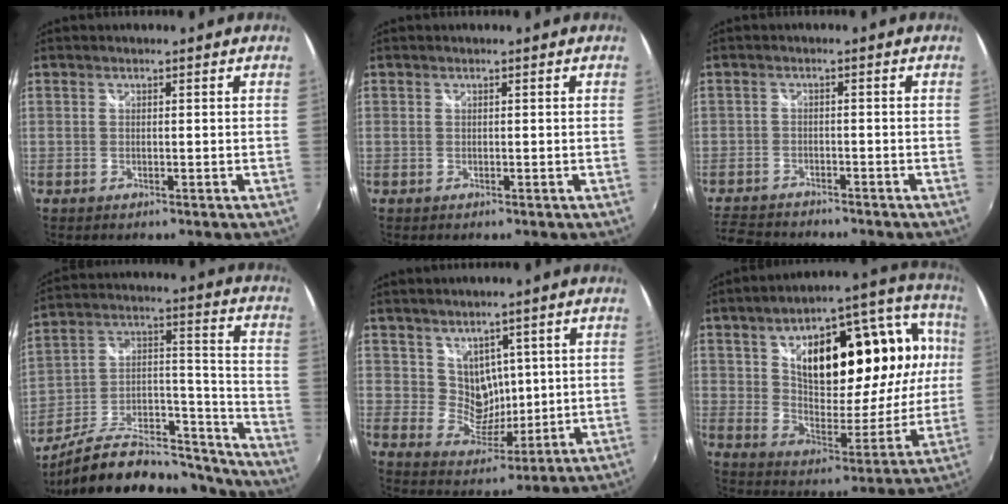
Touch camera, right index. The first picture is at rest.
{"total": 0.0}
{"total": 6.2, "force": [-6.1, 0.6, 0.9], "torque": [-0.044, -0.011, -0.105]}
{"total": 21.9, "force": [-17.4, 7.2, 11.1], "torque": [-0.162, 0.030, -0.256]}
{"total": 6.5, "force": [3.3, 5.2, 2.1], "torque": [-0.029, 0.001, 0.076]}
{"total": 25.5, "force": [7.2, 11.9, 21.4], "torque": [-0.338, 0.042, 0.132]}